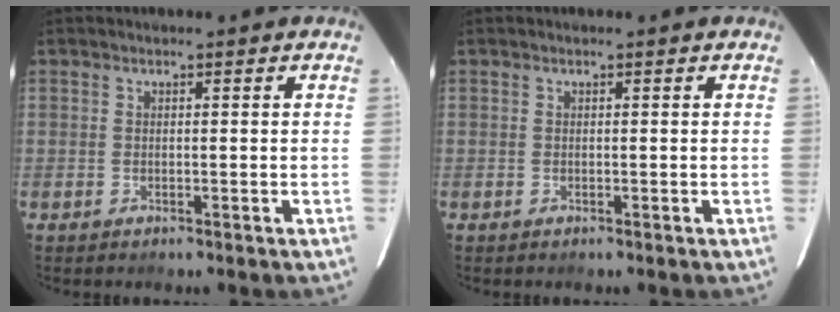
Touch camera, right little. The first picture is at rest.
{"total": 0.0}